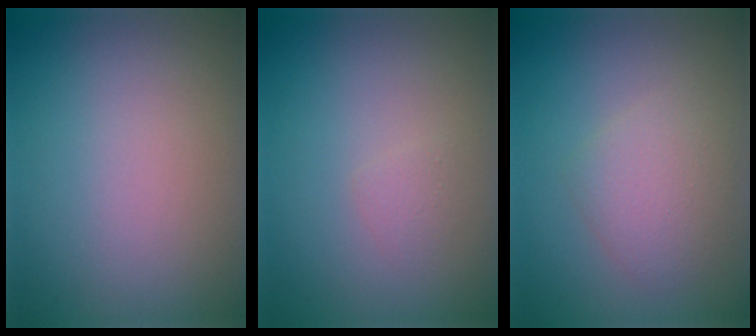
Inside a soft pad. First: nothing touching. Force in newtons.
{"total": 0.8, "press": 0.8, "slide": 0.0}
{"total": 2.8, "press": 2.8, "slide": 0.1}